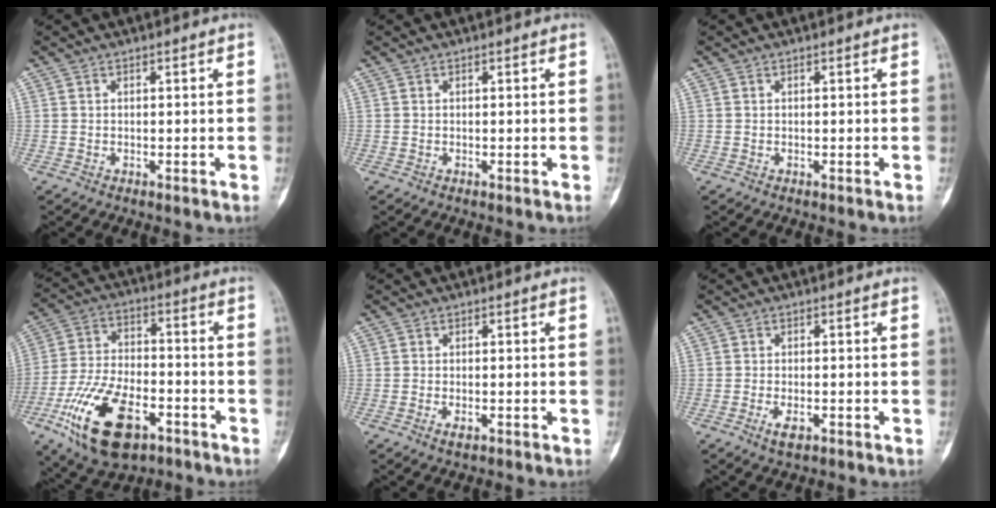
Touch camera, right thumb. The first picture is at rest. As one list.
[{"total": 0.0}, {"total": 0.0}, {"total": 18.4, "force": [-8.6, 9.5, 13.1], "torque": [-0.241, 0.036, -0.146]}, {"total": 1.5, "force": [-0.8, 0.8, 1.0], "torque": [-0.020, 0.004, -0.012]}, {"total": 2.7, "force": [-1.4, 1.3, 2.0], "torque": [-0.038, 0.002, -0.024]}]